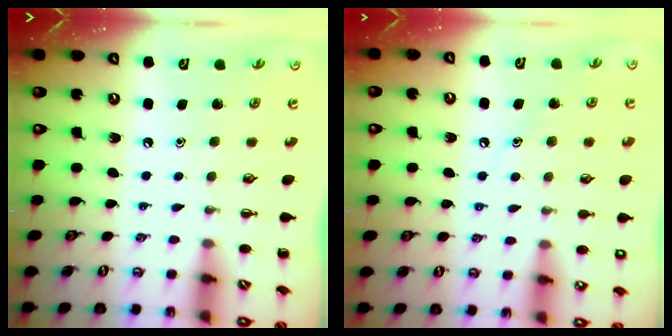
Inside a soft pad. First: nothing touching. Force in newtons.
{"total": 8.3, "press": 8.1, "slide": 1.9}